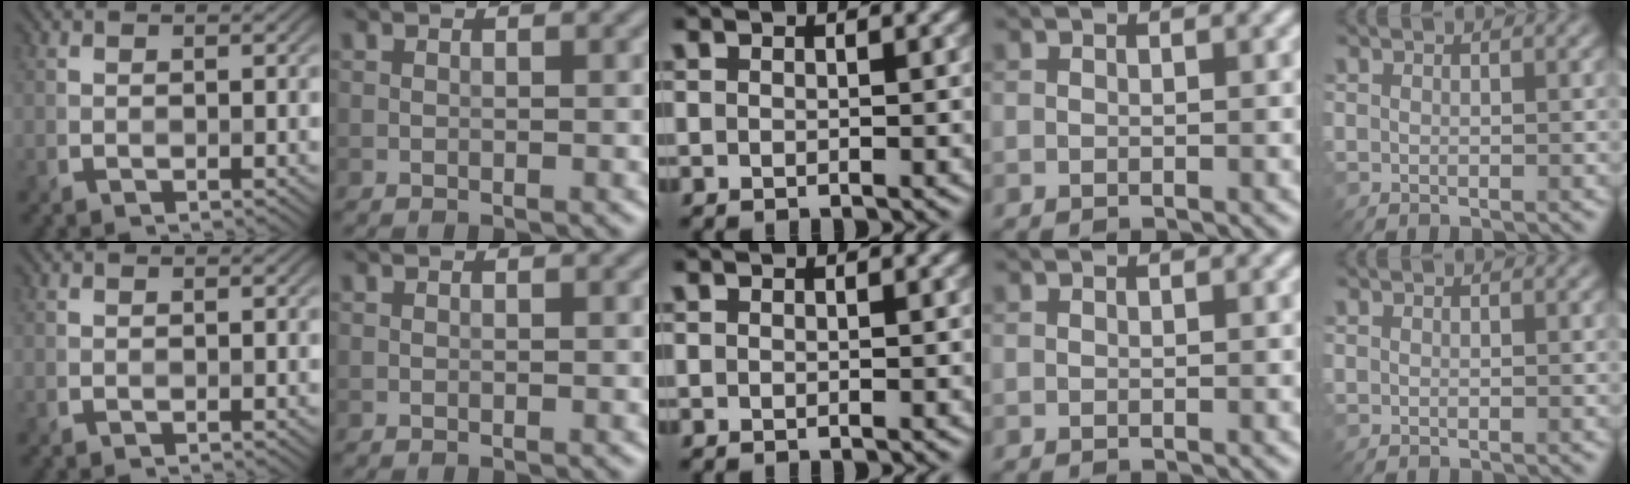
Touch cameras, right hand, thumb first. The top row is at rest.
{}